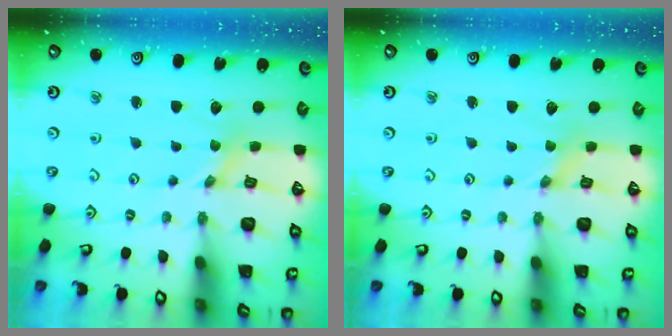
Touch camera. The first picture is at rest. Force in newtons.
{"total": 0.0}